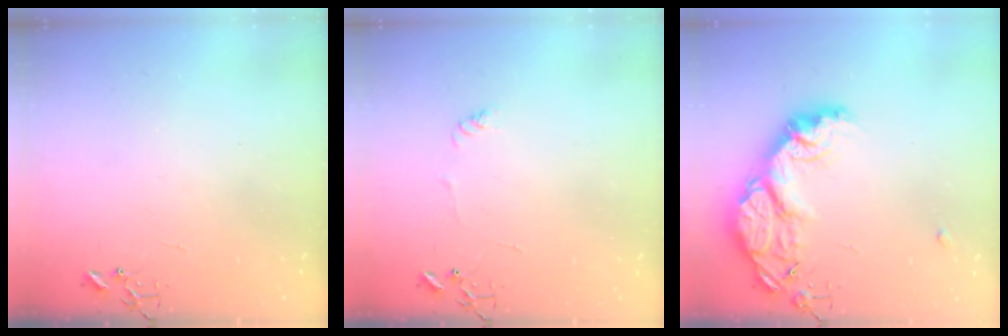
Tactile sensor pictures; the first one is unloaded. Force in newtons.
{"total": 3.7, "press": 3.7, "slide": 0.5}
{"total": 20.5, "press": 20.5, "slide": 1.5}